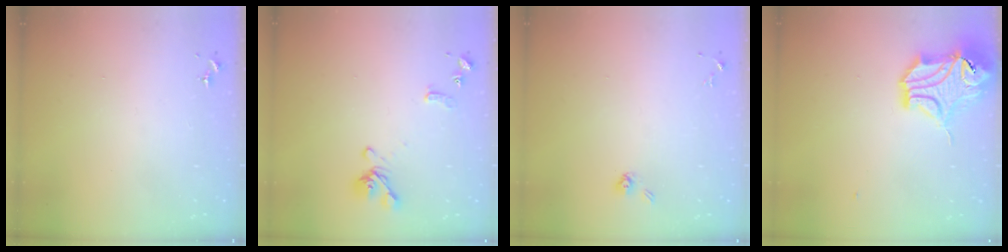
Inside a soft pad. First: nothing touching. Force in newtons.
{"total": 11.1, "press": 11.0, "slide": 1.3}
{"total": 4.2, "press": 3.8, "slide": 1.7}
{"total": 16.0, "press": 15.9, "slide": 2.1}